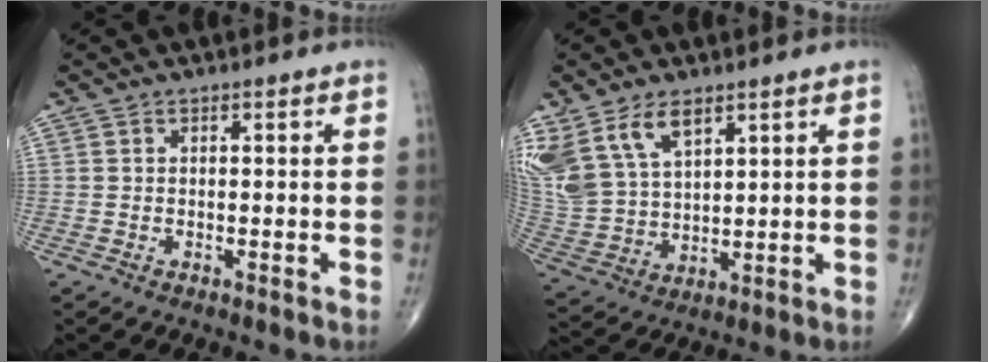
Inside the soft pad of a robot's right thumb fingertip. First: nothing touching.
{"total": 14.7, "force": [8.4, 8.1, 8.9], "torque": [-0.187, -0.019, 0.180]}